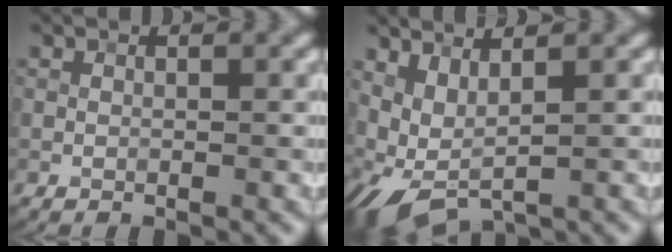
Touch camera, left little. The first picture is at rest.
{"total": 4.0, "force": [0.8, 1.6, 3.6], "torque": [-0.091, -0.006, 0.021]}